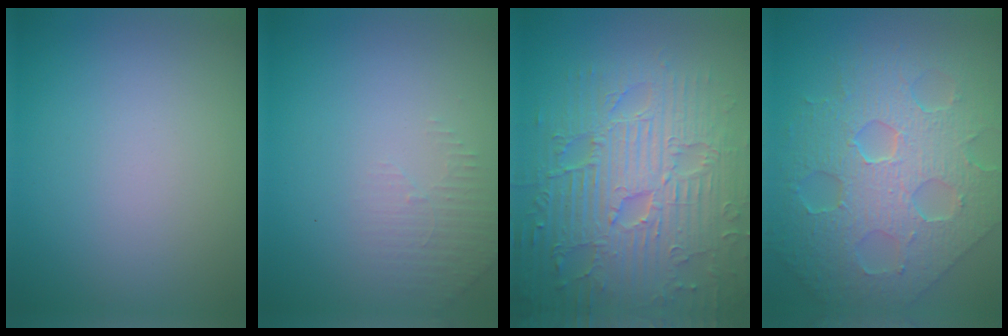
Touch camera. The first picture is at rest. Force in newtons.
{"total": 1.5, "press": 1.5, "slide": 0.4}
{"total": 9.4, "press": 6.9, "slide": 6.4}
{"total": 9.7, "press": 6.8, "slide": 6.9}